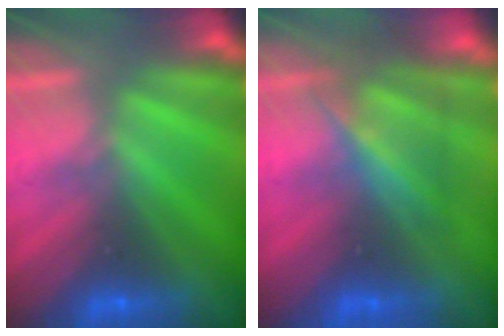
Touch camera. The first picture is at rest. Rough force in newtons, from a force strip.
{"total": 3.9}